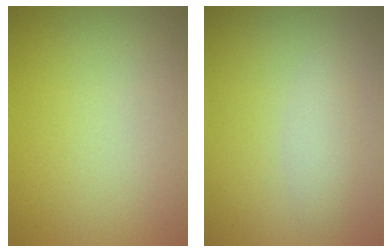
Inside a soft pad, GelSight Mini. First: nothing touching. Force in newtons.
{"total": 1.7, "press": 1.7, "slide": 0.1}